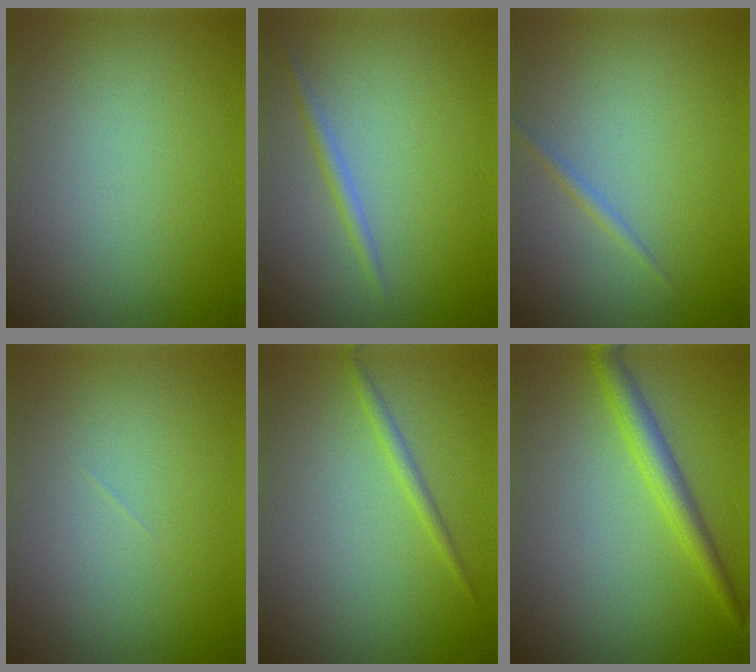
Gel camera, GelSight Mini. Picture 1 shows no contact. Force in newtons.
{"total": 1.2, "press": 1.2, "slide": 0.1}
{"total": 0.8, "press": 0.8, "slide": 0.1}
{"total": 0.0}
{"total": 1.1, "press": 1.1, "slide": 0.1}
{"total": 2.8, "press": 2.8, "slide": 0.0}